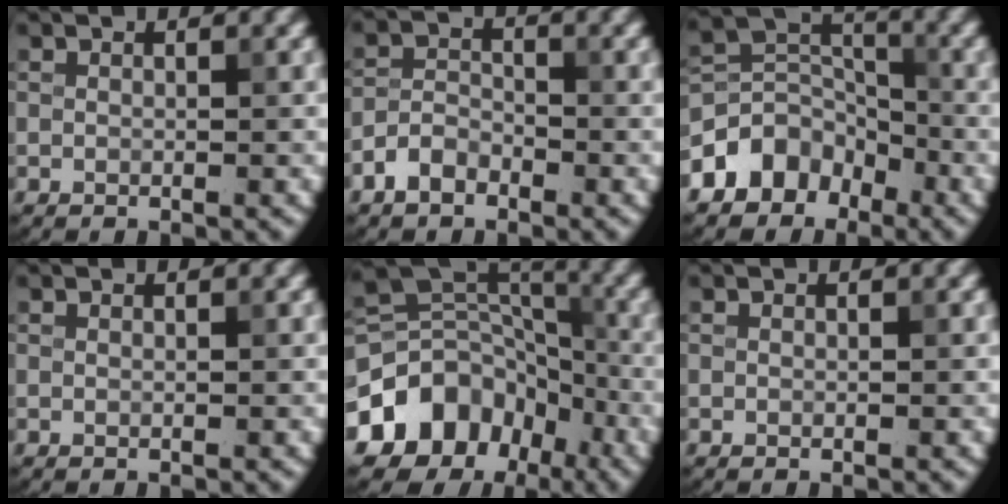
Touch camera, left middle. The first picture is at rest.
{"total": 2.8, "force": [-1.9, 1.7, 1.3], "torque": [-0.021, 0.007, -0.043]}
{"total": 6.0, "force": [-3.5, 4.3, 2.1], "torque": [-0.022, 0.004, -0.079]}
{"total": 0.0}
{"total": 12.6, "force": [-6.4, 9.8, 4.7], "torque": [-0.106, 0.011, -0.109]}
{"total": 0.0}